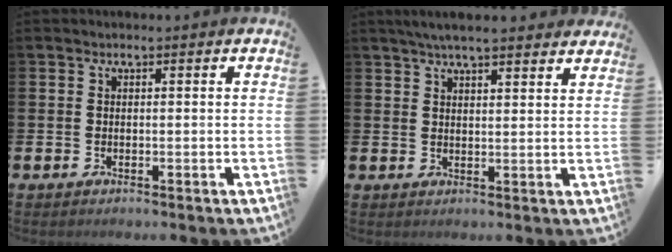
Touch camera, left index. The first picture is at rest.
{"total": 4.6, "force": [4.3, 0.5, 1.6], "torque": [-0.039, -0.010, 0.077]}